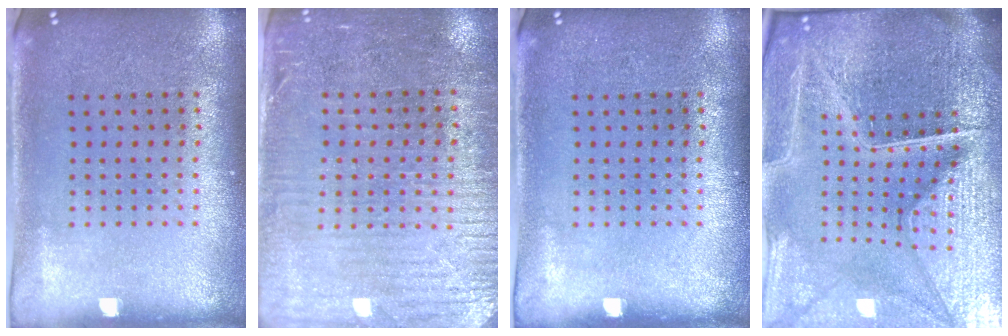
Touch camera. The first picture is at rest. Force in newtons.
{"total": 3.4, "press": 3.0, "slide": 1.5}
{"total": 0.0}
{"total": 7.0, "press": 6.2, "slide": 3.4}